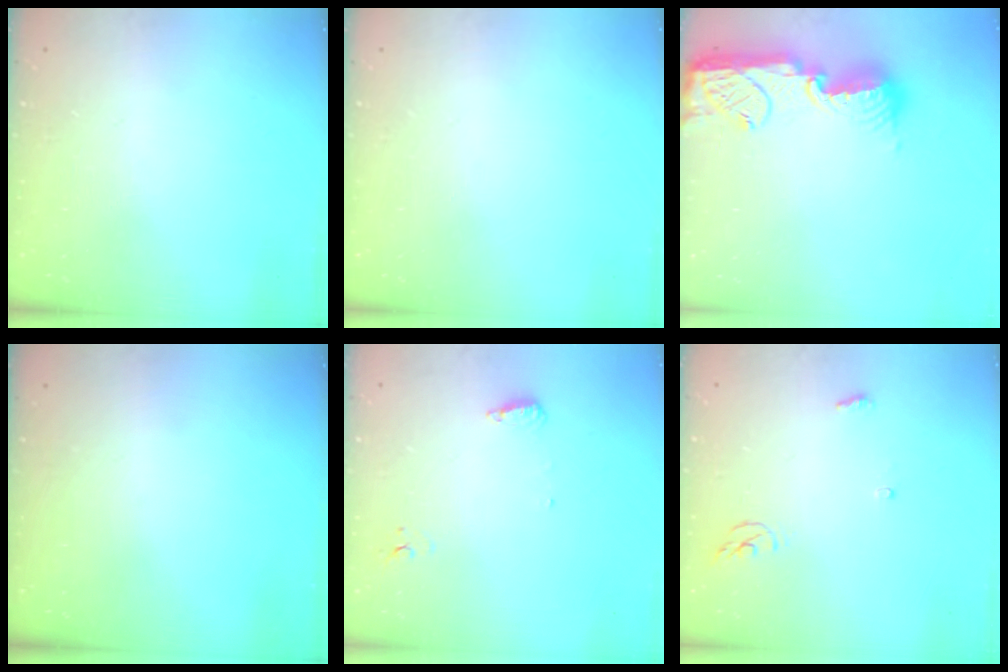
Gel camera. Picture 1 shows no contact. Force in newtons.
{"total": 0.0}
{"total": 15.5, "press": 15.4, "slide": 0.9}
{"total": 0.0}
{"total": 5.3, "press": 5.1, "slide": 1.3}
{"total": 3.8, "press": 3.8, "slide": 0.3}